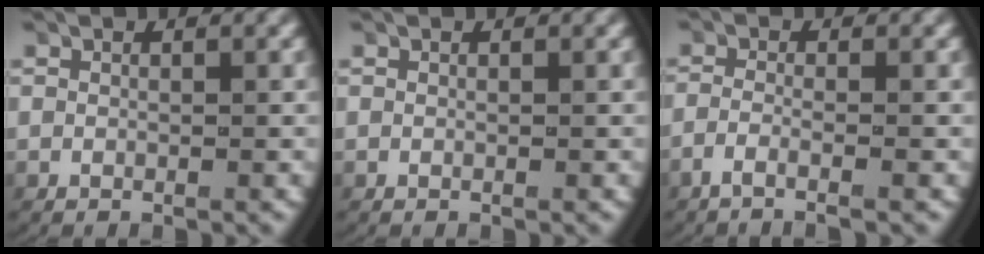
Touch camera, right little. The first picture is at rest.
{"total": 0.0}
{"total": 2.6, "force": [-2.0, -0.1, 1.7], "torque": [-0.042, -0.007, -0.035]}